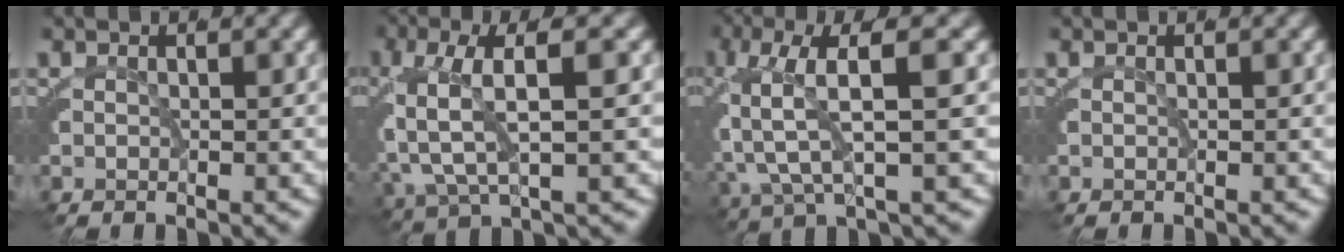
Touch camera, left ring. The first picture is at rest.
{"total": 5.6, "force": [0.7, 2.1, 5.1], "torque": [-0.109, 0.011, 0.015]}
{"total": 6.7, "force": [1.3, 2.6, 6.1], "torque": [-0.128, 0.018, 0.016]}
{"total": 0.0}